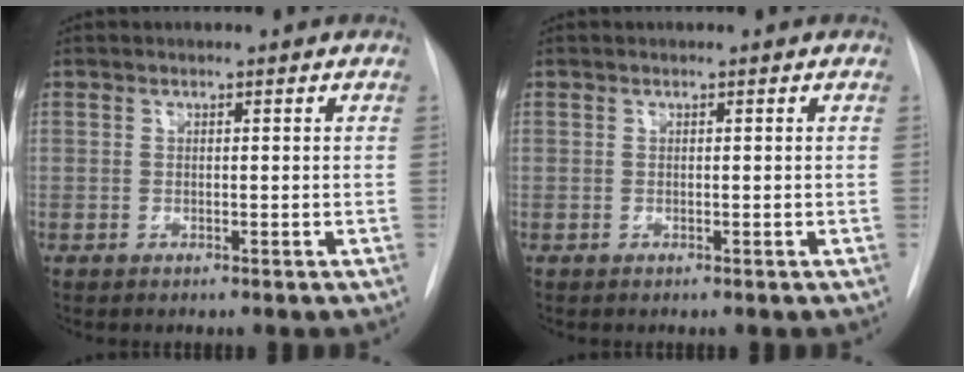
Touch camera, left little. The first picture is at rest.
{"total": 0.0}